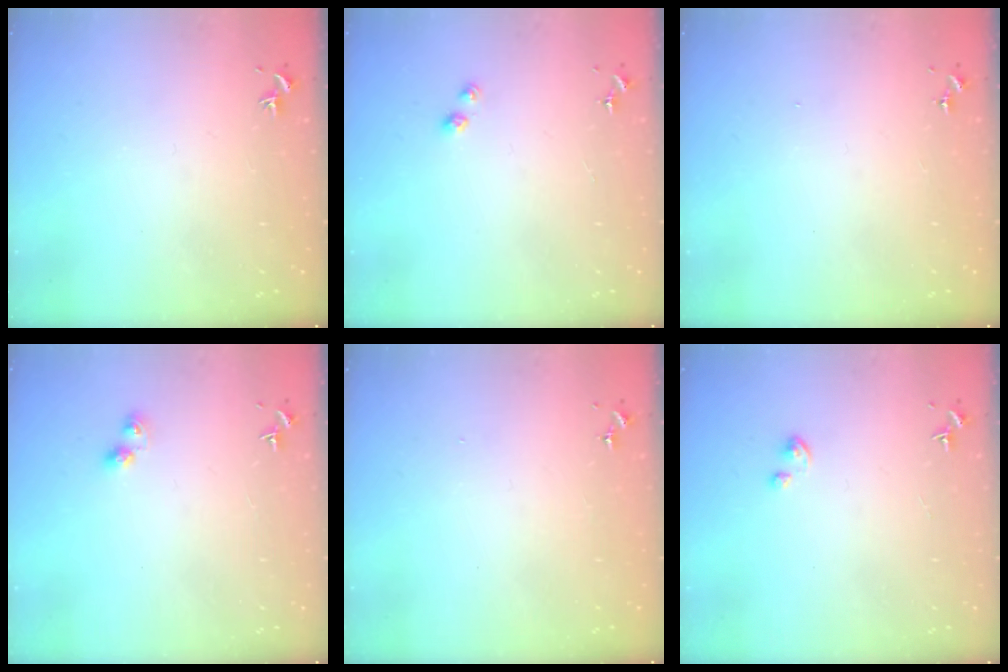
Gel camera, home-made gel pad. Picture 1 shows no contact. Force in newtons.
{"total": 2.6, "press": 2.6, "slide": 0.4}
{"total": 0.0}
{"total": 3.8, "press": 3.8, "slide": 0.2}
{"total": 0.0}
{"total": 1.8, "press": 1.8, "slide": 0.1}